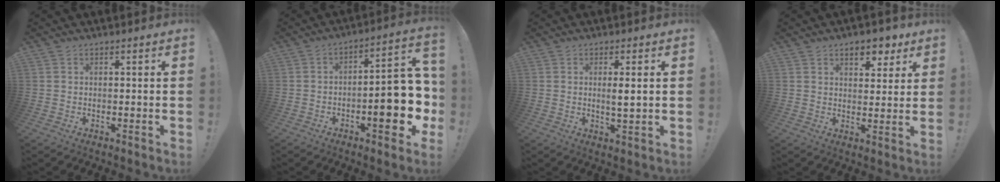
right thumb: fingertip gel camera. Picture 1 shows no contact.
{"total": 16.8, "force": [-4.7, 6.2, 14.9], "torque": [-0.167, 0.021, -0.067]}
{"total": 3.6, "force": [0.6, 0.3, 3.5], "torque": [-0.051, -0.012, 0.005]}
{"total": 7.8, "force": [4.6, 4.5, 4.4], "torque": [-0.048, -0.019, 0.080]}